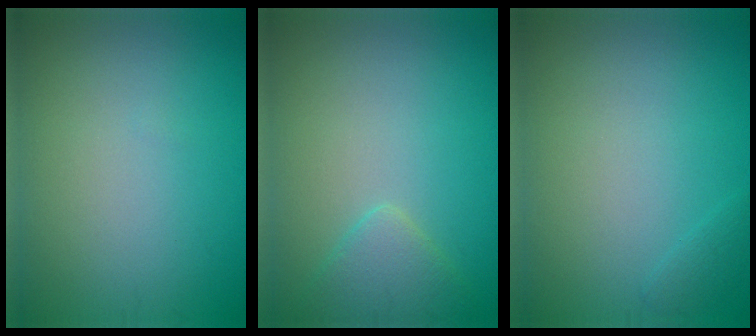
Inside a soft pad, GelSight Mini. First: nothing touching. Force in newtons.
{"total": 2.4, "press": 2.4, "slide": 0.2}
{"total": 0.7, "press": 0.7, "slide": 0.0}